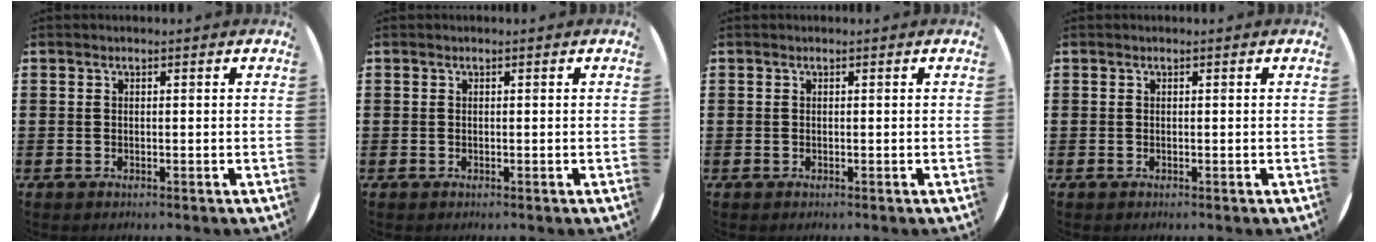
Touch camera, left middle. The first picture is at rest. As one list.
[{"total": 0.0}, {"total": 0.0}, {"total": 0.0}]